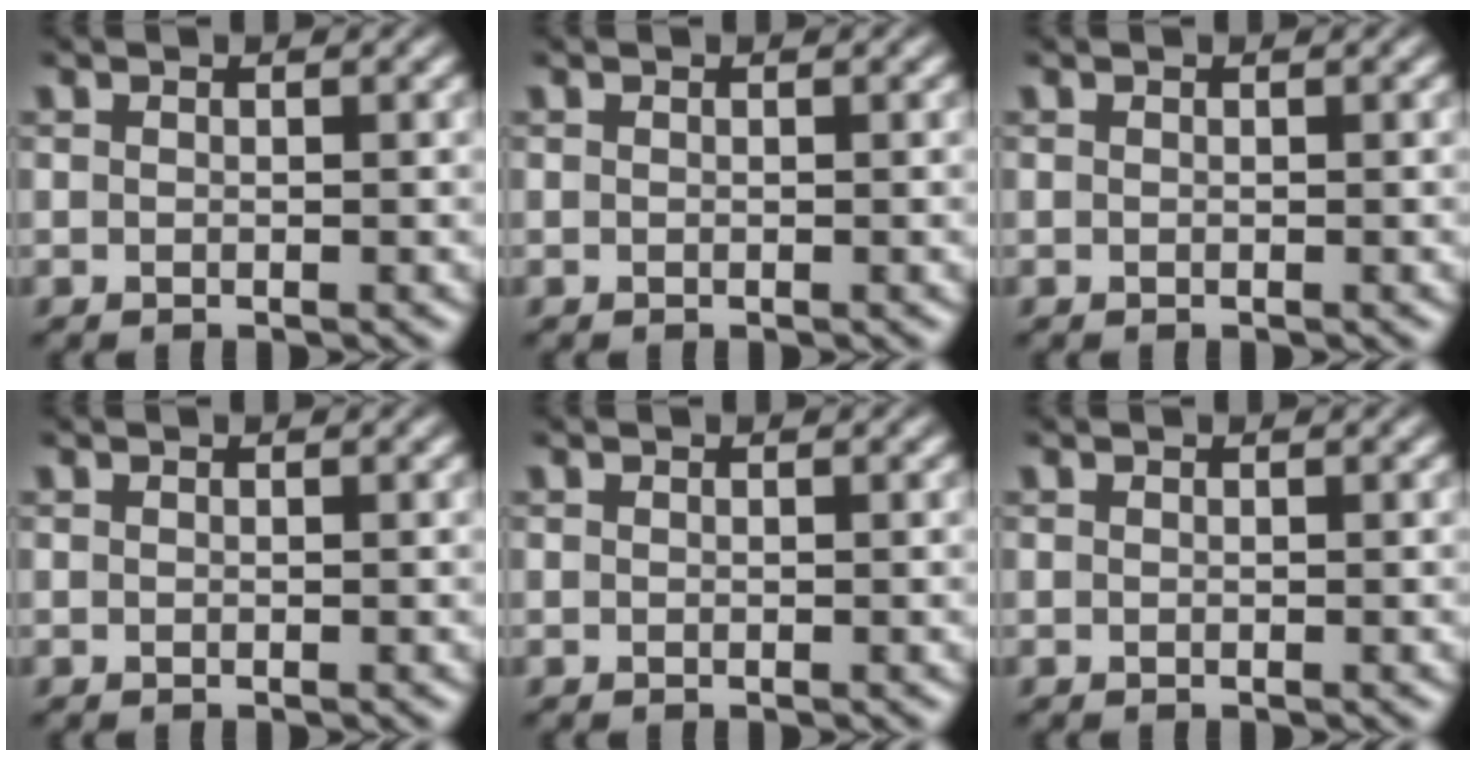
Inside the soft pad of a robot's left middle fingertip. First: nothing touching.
{"total": 0.0}
{"total": 0.0}
{"total": 0.0}
{"total": 0.0}
{"total": 0.0}